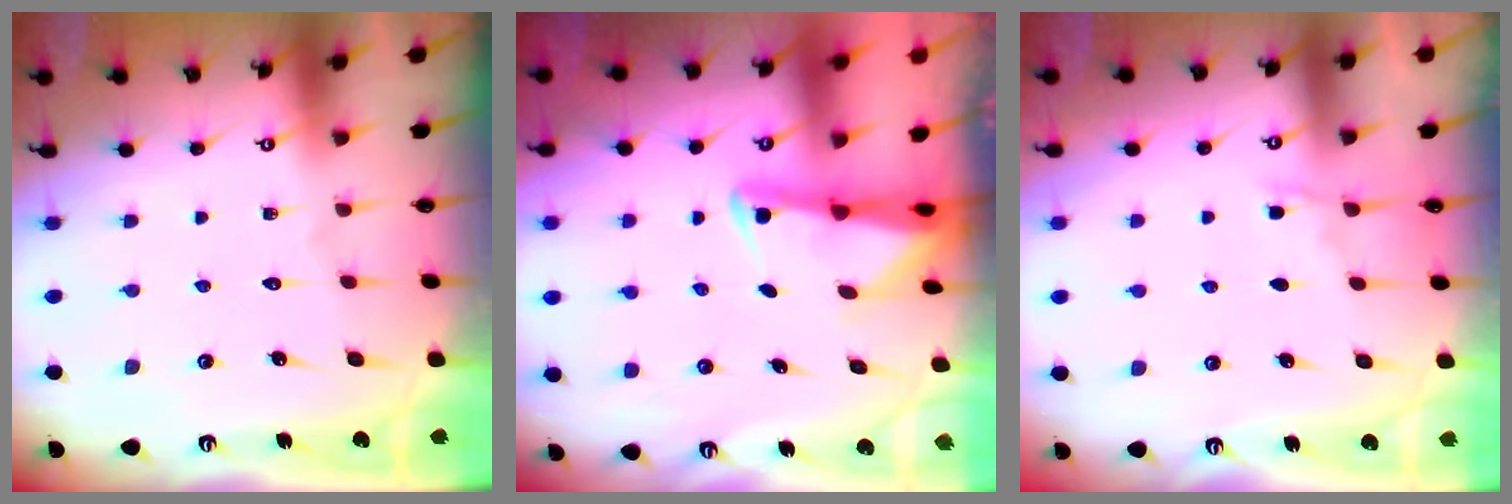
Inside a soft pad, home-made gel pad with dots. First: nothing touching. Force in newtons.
{"total": 2.4, "press": 2.3, "slide": 0.4}
{"total": 4.7, "press": 4.6, "slide": 0.6}